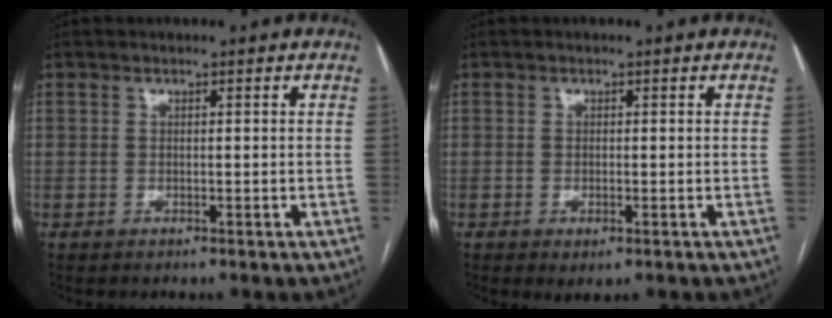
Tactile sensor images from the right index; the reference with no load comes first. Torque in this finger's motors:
{"motor_torque": [0.70, -0.42, 0.22, 0.04]}